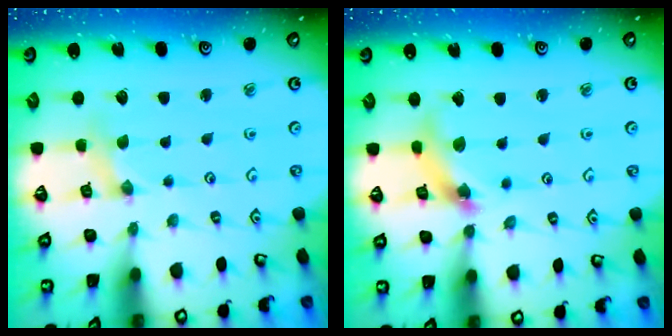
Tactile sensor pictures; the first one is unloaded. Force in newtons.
{"total": 9.3, "press": 9.2, "slide": 1.1}